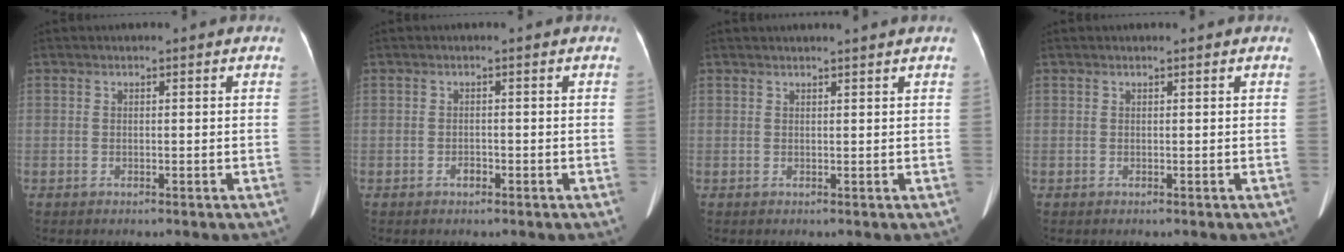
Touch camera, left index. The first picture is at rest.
{"total": 1.0, "force": [-0.8, 0.5, 0.4], "torque": [-0.009, -0.001, -0.014]}
{"total": 2.7, "force": [2.5, -0.6, 0.9], "torque": [-0.013, 0.009, 0.029]}
{"total": 0.0}